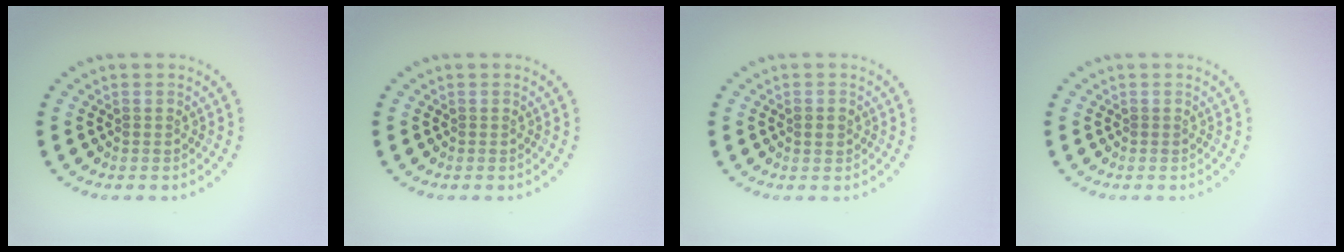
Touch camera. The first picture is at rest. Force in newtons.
{"total": 0.0}
{"total": 1.2, "press": 1.2, "slide": 0.0}
{"total": 0.0}